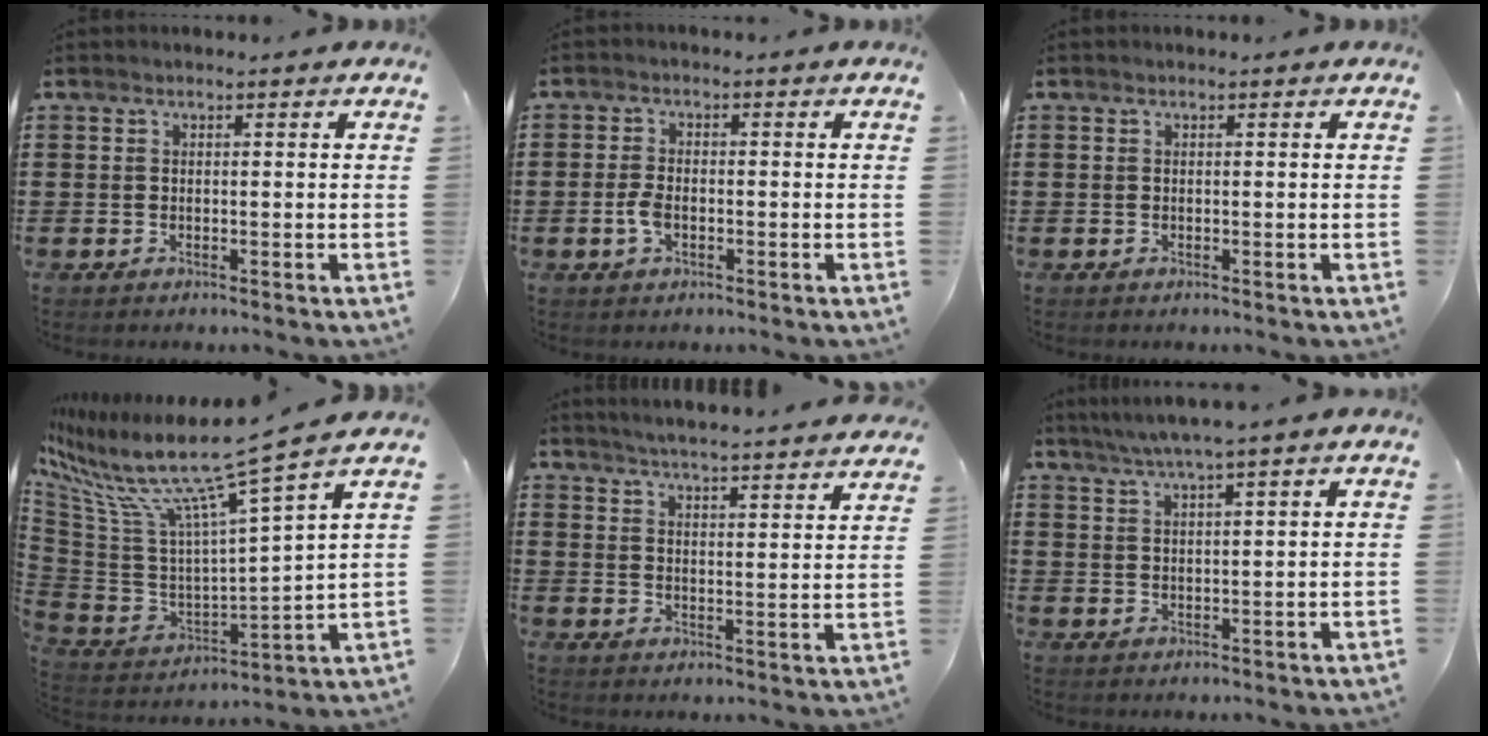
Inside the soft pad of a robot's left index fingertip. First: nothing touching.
{"total": 3.0, "force": [-0.9, 1.5, 2.5], "torque": [-0.068, -0.006, -0.022]}
{"total": 0.0}
{"total": 11.6, "force": [8.3, 0.2, 8.2], "torque": [-0.190, -0.066, 0.129]}
{"total": 4.3, "force": [4.2, -0.8, 0.6], "torque": [-0.030, -0.030, 0.072]}
{"total": 2.8, "force": [2.0, -0.4, 2.0], "torque": [-0.042, -0.002, 0.035]}